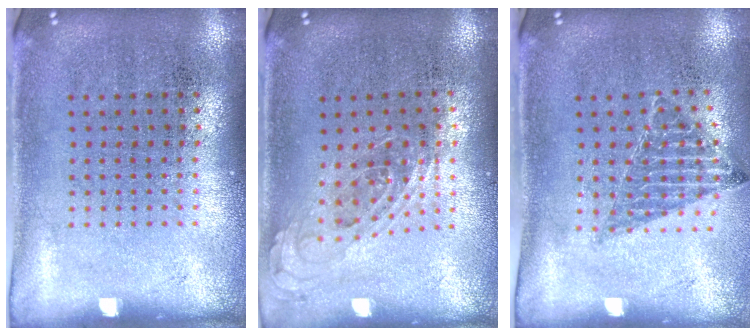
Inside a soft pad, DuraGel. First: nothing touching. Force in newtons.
{"total": 0.8, "press": 0.8, "slide": 0.3}
{"total": 0.9, "press": 0.8, "slide": 0.2}